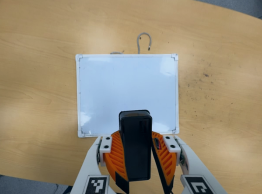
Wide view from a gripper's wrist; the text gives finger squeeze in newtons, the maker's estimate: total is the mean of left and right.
{"total": 9.4, "left": 9.8, "right": 9.1}